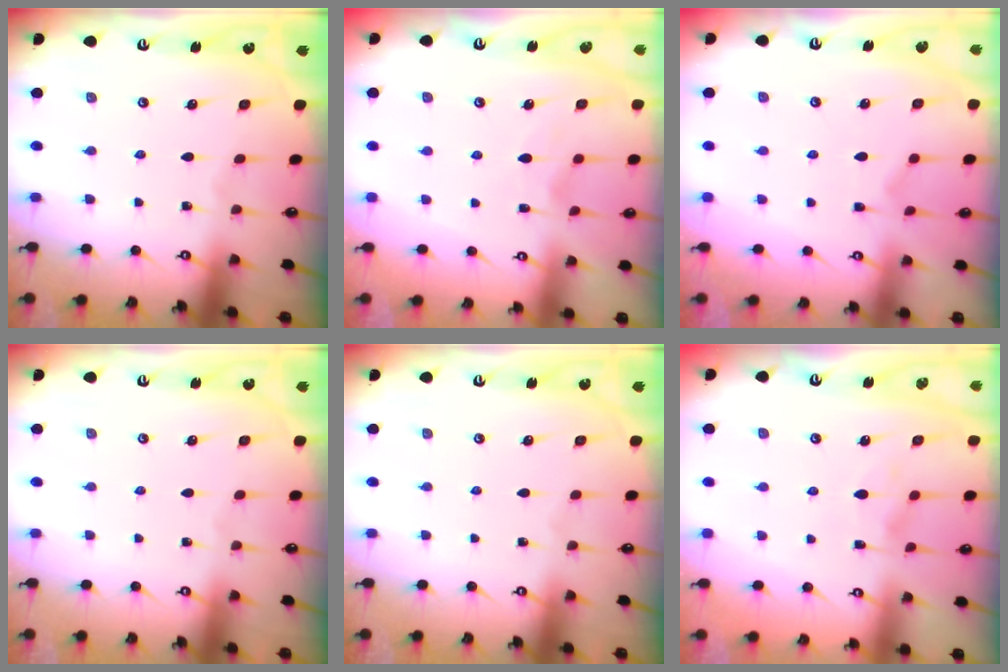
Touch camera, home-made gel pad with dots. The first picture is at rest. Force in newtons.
{"total": 2.0, "press": 1.6, "slide": 1.1}
{"total": 1.7, "press": 1.2, "slide": 1.1}
{"total": 0.0}
{"total": 0.0}
{"total": 1.2, "press": 1.0, "slide": 0.7}